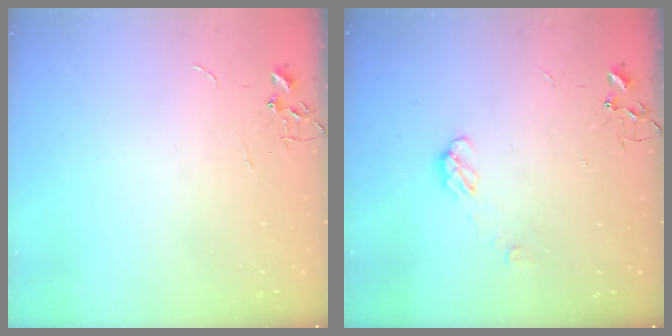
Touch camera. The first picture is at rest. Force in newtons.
{"total": 4.9, "press": 4.9, "slide": 0.8}